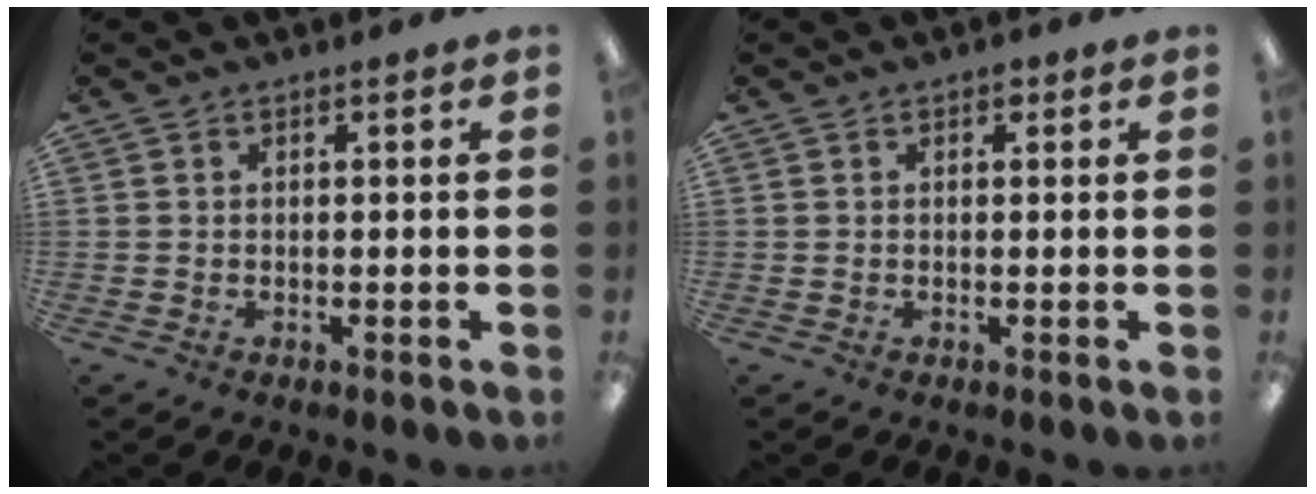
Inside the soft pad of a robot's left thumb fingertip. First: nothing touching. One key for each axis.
{"total": 1.1, "fx": 0.6, "fy": 0.7, "fz": 0.6, "tx": -0.005, "ty": 0.000, "tz": 0.009}